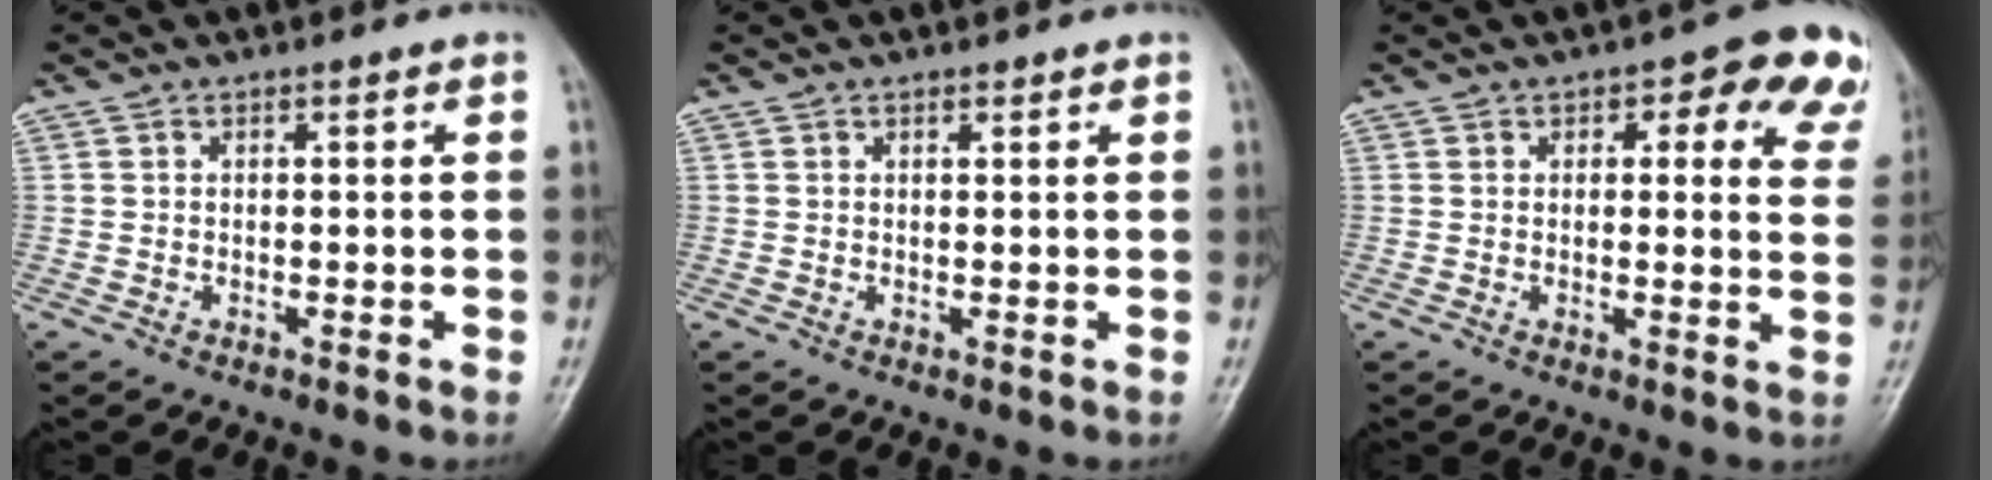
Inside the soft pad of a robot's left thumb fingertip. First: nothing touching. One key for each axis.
{"total": 0.7, "fx": 0.6, "fy": 0.2, "fz": 0.3, "tx": -0.008, "ty": -0.004, "tz": 0.009}
{"total": 12.1, "fx": 6.4, "fy": 5.5, "fz": 8.7, "tx": -0.048, "ty": -0.019, "tz": 0.061}